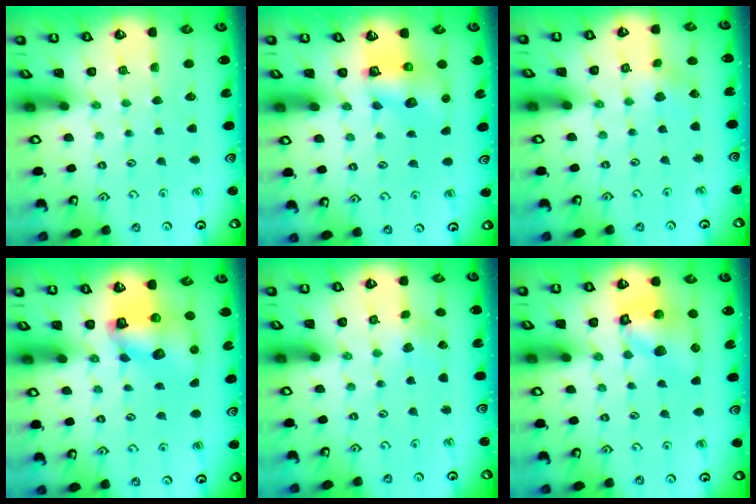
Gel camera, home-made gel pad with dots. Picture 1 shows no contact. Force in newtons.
{"total": 8.1, "press": 8.0, "slide": 1.1}
{"total": 2.6, "press": 2.5, "slide": 0.8}
{"total": 11.0, "press": 10.9, "slide": 1.8}
{"total": 1.1, "press": 1.1, "slide": 0.1}
{"total": 12.2, "press": 12.1, "slide": 1.8}